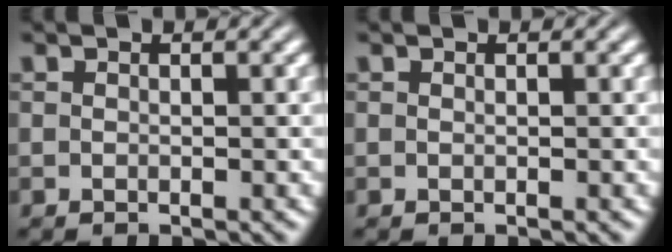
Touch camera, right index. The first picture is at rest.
{"total": 0.0}